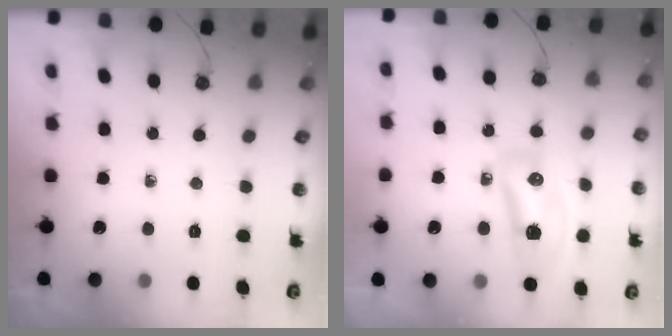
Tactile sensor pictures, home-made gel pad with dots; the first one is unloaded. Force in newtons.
{"total": 17.0, "press": 13.5, "slide": 10.4}